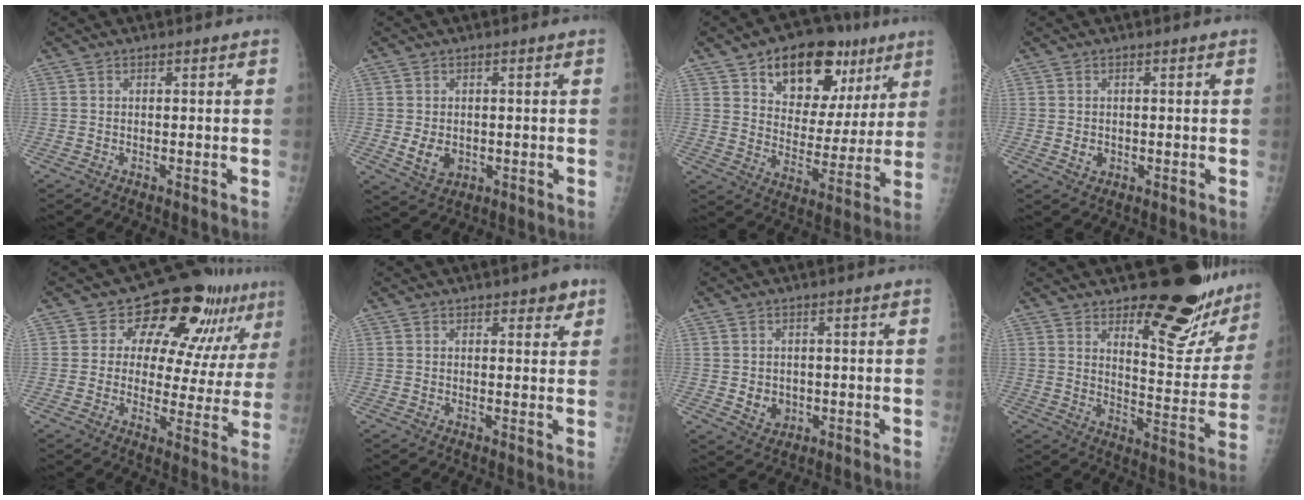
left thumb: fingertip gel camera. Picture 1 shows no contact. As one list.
[{"total": 4.5, "force": [-0.4, 3.5, 2.8], "torque": [-0.036, -0.006, 0.003]}, {"total": 19.7, "force": [10.4, 11.6, 12.1], "torque": [-0.120, -0.031, 0.156]}, {"total": 1.7, "force": [-0.2, 1.5, 0.9], "torque": [-0.008, 0.000, 0.002]}, {"total": 16.2, "force": [8.8, 8.2, 10.8], "torque": [-0.096, -0.032, 0.112]}, {"total": 3.3, "force": [2.0, 1.6, 2.1], "torque": [-0.007, -0.009, 0.023]}, {"total": 3.9, "force": [-0.3, 3.4, 2.0], "torque": [-0.016, -0.001, 0.006]}, {"total": 18.3, "force": [14.1, 6.1, 9.9], "torque": [-0.083, -0.128, 0.187]}]